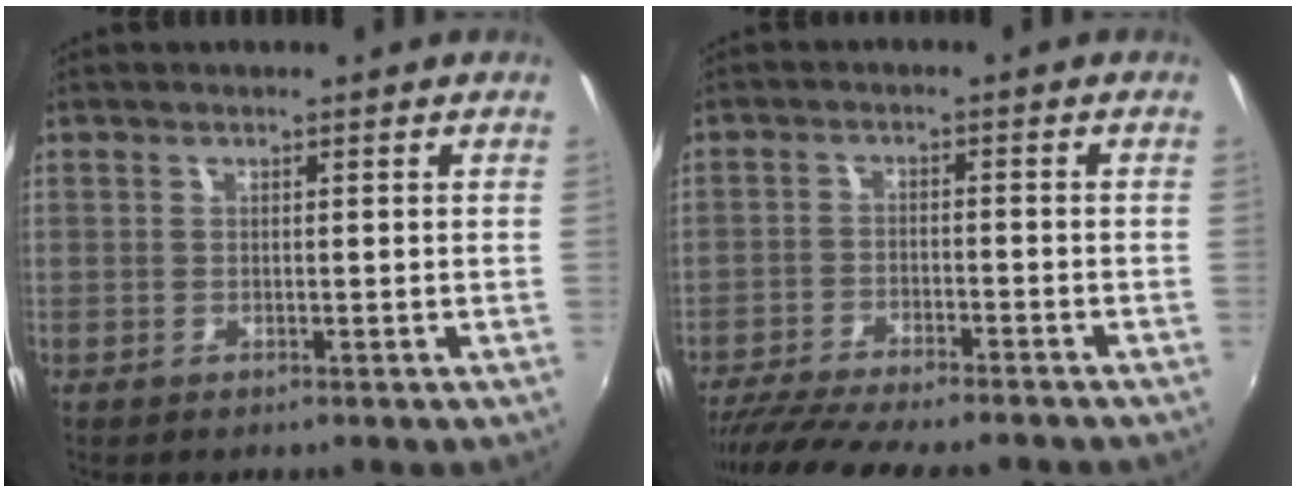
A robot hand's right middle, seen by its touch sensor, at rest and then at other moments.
{"total": 15.0, "force": [-13.0, 2.1, 7.1], "torque": [-0.146, -0.031, -0.205]}